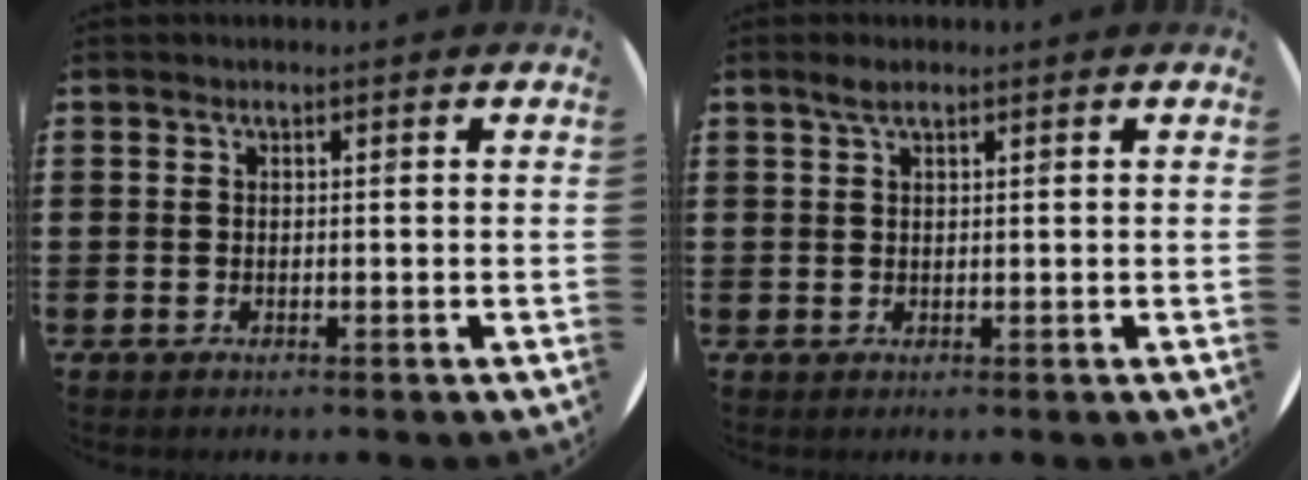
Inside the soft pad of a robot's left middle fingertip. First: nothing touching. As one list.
[{"total": 1.5, "force": [1.1, 0.3, 1.0], "torque": [-0.019, 0.003, 0.019]}]